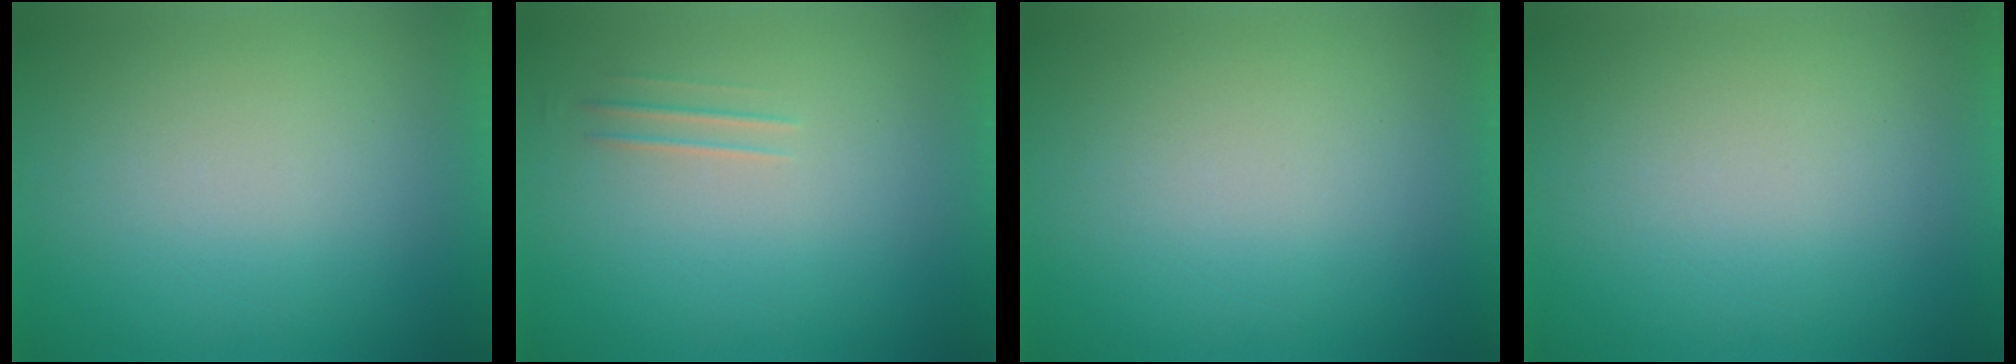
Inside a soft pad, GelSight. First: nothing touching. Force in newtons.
{"total": 1.8}
{"total": 0.0}
{"total": 1.2}